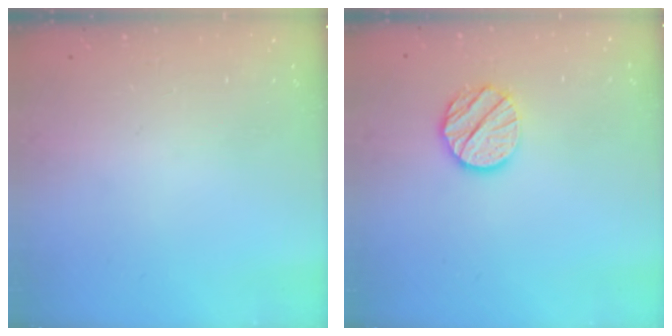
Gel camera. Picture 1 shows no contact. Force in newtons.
{"total": 10.5, "press": 10.4, "slide": 0.7}